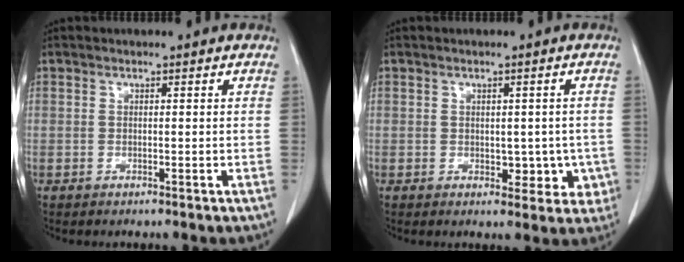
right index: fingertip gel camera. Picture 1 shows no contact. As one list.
[{"total": 5.2, "force": [-0.7, 3.3, 3.9], "torque": [-0.026, 0.007, -0.001]}]